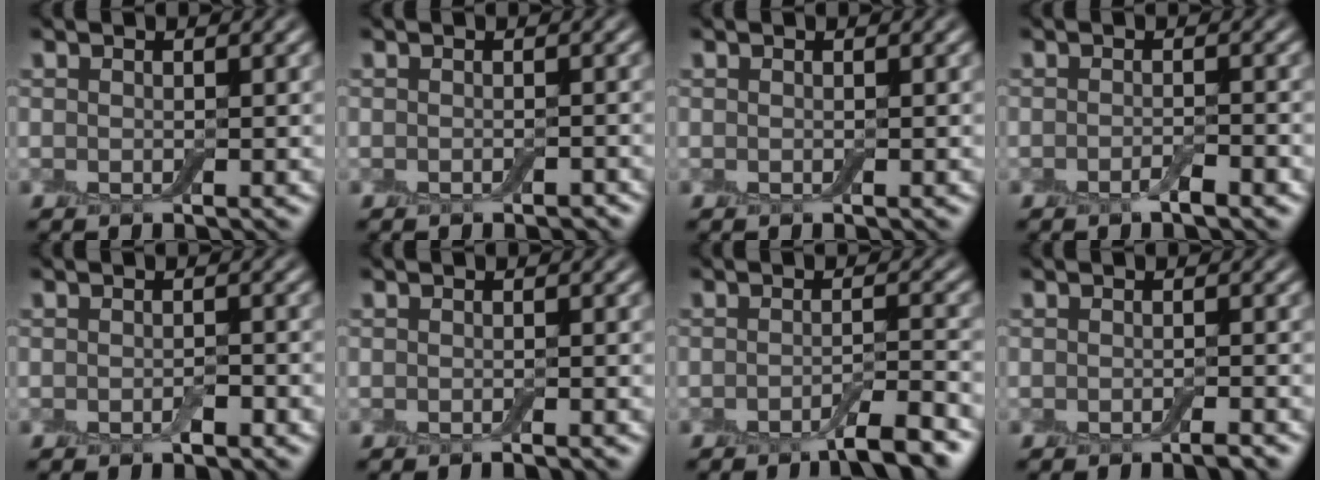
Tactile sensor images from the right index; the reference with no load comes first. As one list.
[{"total": 0.6, "force": [-0.5, 0.2, 0.4], "torque": [-0.006, 0.000, -0.006]}, {"total": 0.0}, {"total": 1.6, "force": [-1.0, 0.3, 1.2], "torque": [-0.018, 0.000, -0.017]}, {"total": 1.1, "force": [-0.5, 0.4, 0.9], "torque": [-0.014, -0.001, -0.008]}, {"total": 0.5, "force": [-0.4, 0.0, 0.4], "torque": [-0.003, 0.000, -0.006]}, {"total": 3.8, "force": [-2.5, 0.7, 2.9], "torque": [-0.038, 0.003, -0.047]}, {"total": 1.1, "force": [-0.7, 0.1, 0.8], "torque": [-0.011, -0.003, -0.012]}]